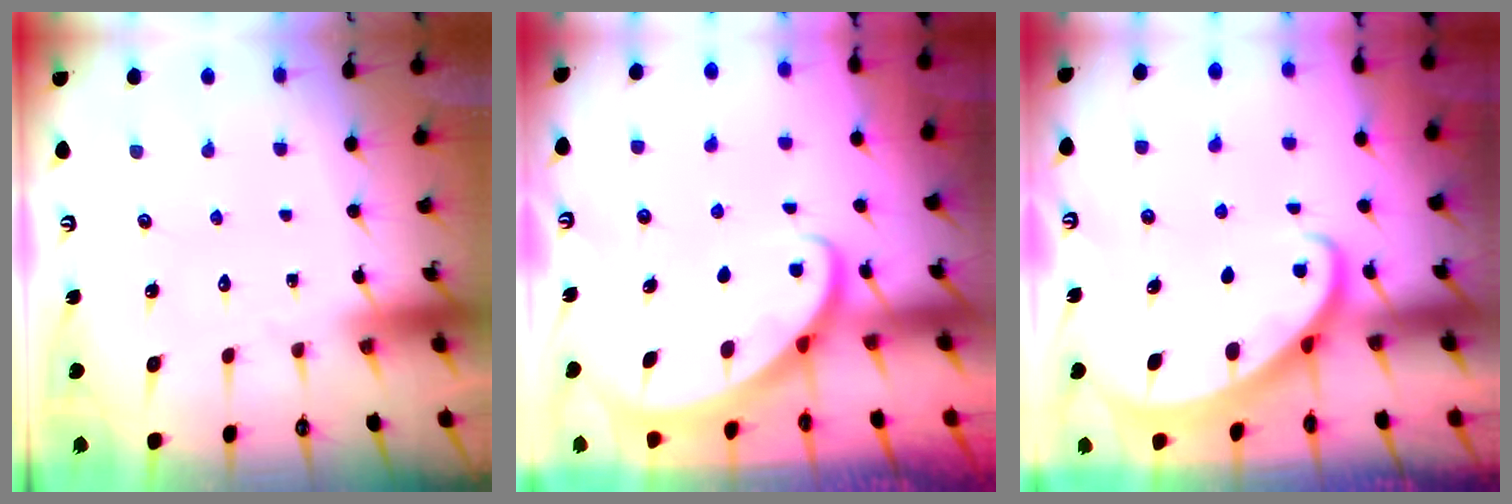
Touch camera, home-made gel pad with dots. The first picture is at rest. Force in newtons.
{"total": 2.6, "press": 2.6, "slide": 0.3}
{"total": 2.5, "press": 2.5, "slide": 0.2}